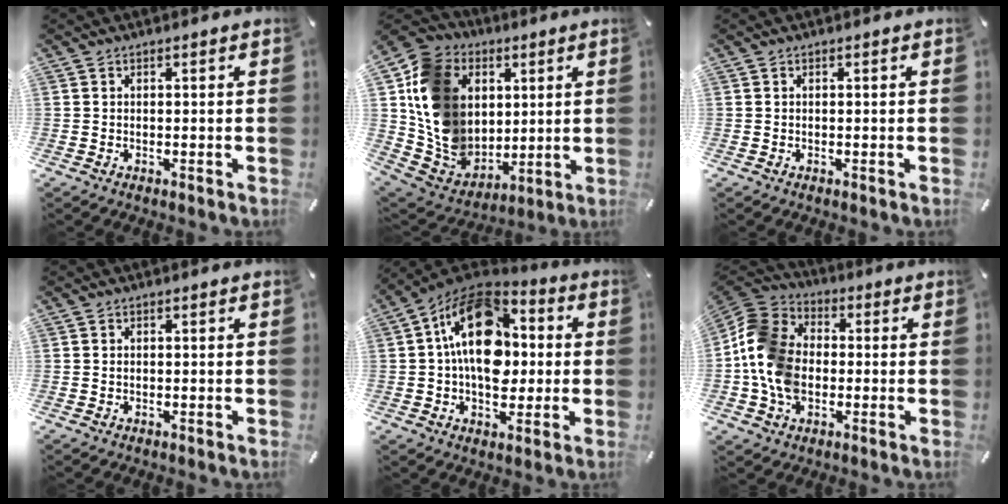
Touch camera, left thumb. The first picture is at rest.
{"total": 17.0, "force": [3.0, 15.3, 6.7], "torque": [-0.131, -0.011, 0.070]}
{"total": 0.0}
{"total": 0.6, "force": [0.0, 0.3, 0.4], "torque": [-0.010, 0.000, -0.001]}
{"total": 20.4, "force": [1.2, 13.5, 15.3], "torque": [-0.260, 0.004, 0.018]}
{"total": 14.3, "force": [-2.8, 11.2, 8.6], "torque": [-0.209, 0.028, -0.054]}